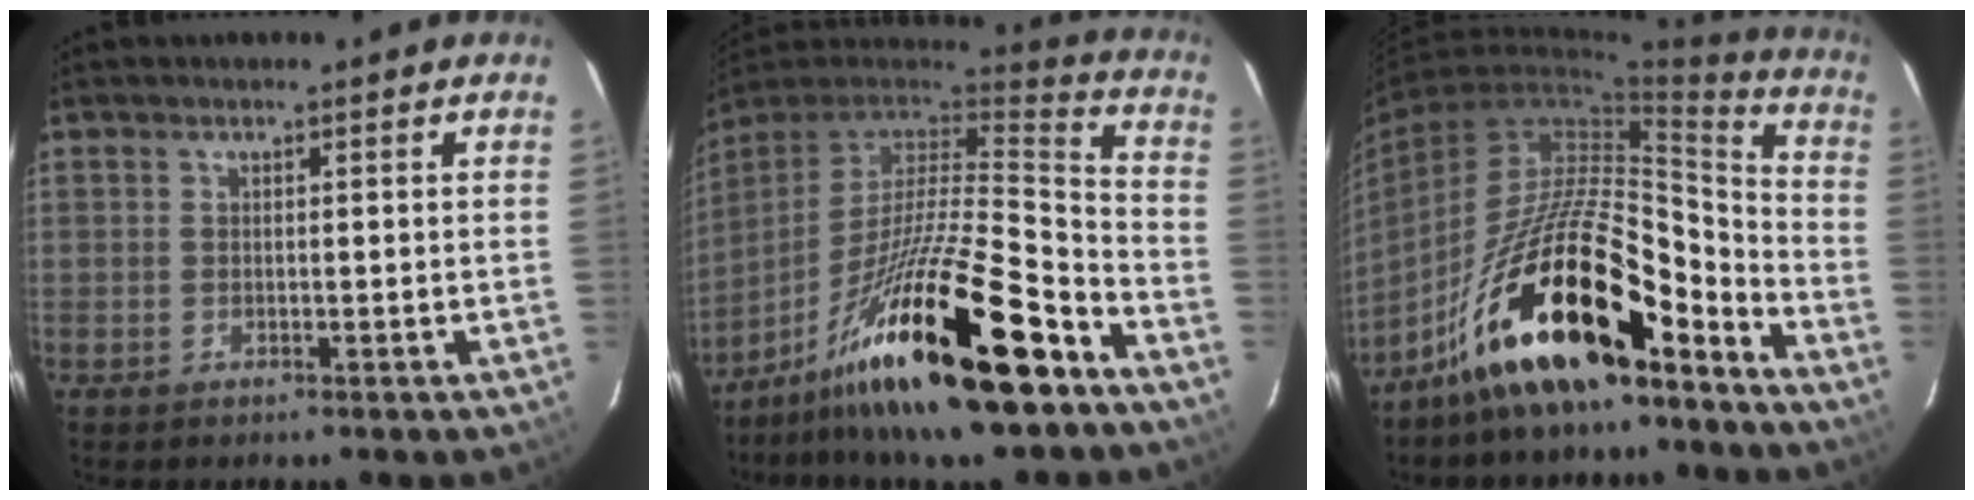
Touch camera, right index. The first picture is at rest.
{"total": 28.2, "force": [-18.4, 4.6, 20.8], "torque": [-0.342, -0.046, -0.308]}
{"total": 20.1, "force": [-13.4, 6.1, 13.7], "torque": [-0.237, 0.010, -0.240]}